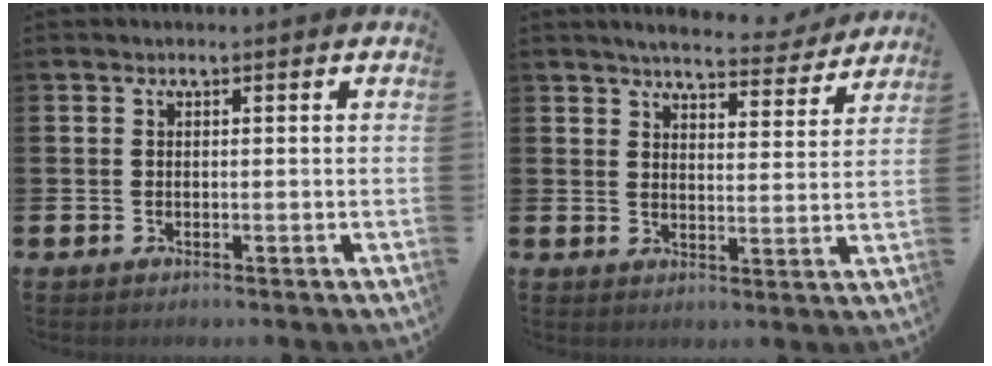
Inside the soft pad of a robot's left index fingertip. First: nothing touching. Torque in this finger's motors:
{"motor_torque": [0.65, -1.49, 0.10, 0.02]}